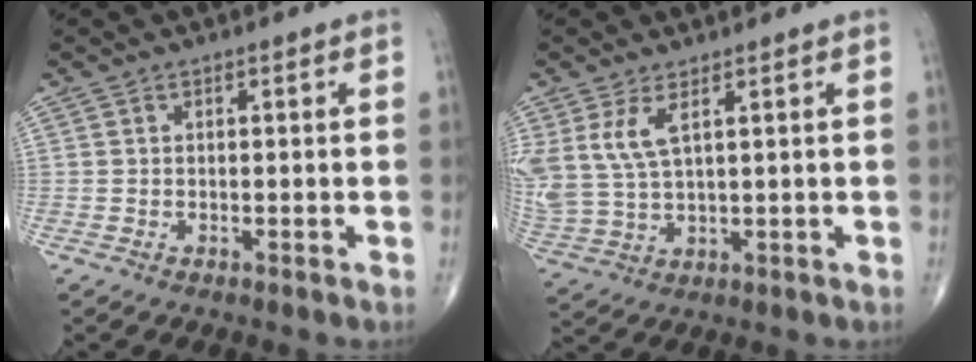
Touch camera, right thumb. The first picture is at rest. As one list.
[{"total": 8.0, "force": [3.4, 3.3, 6.4], "torque": [-0.154, -0.011, 0.080]}]